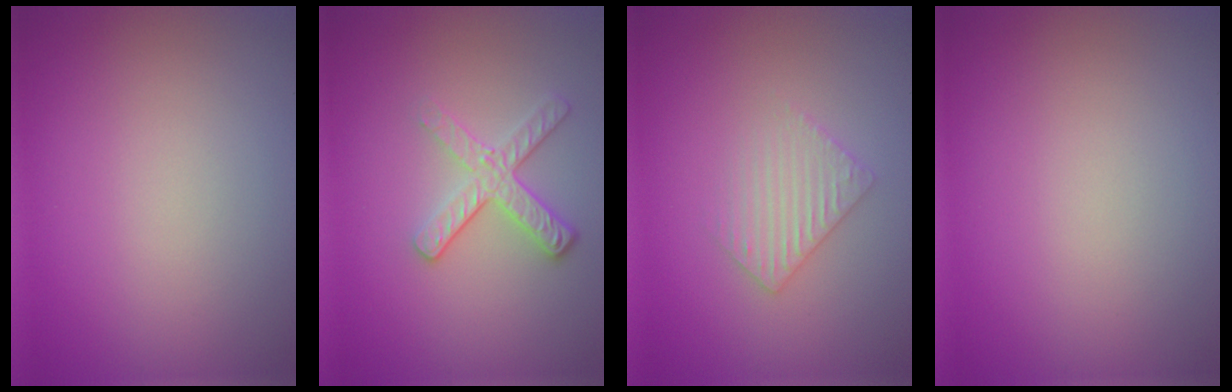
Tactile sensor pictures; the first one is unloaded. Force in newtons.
{"total": 3.0, "press": 2.6, "slide": 1.6}
{"total": 2.2, "press": 2.2, "slide": 0.5}
{"total": 0.0}